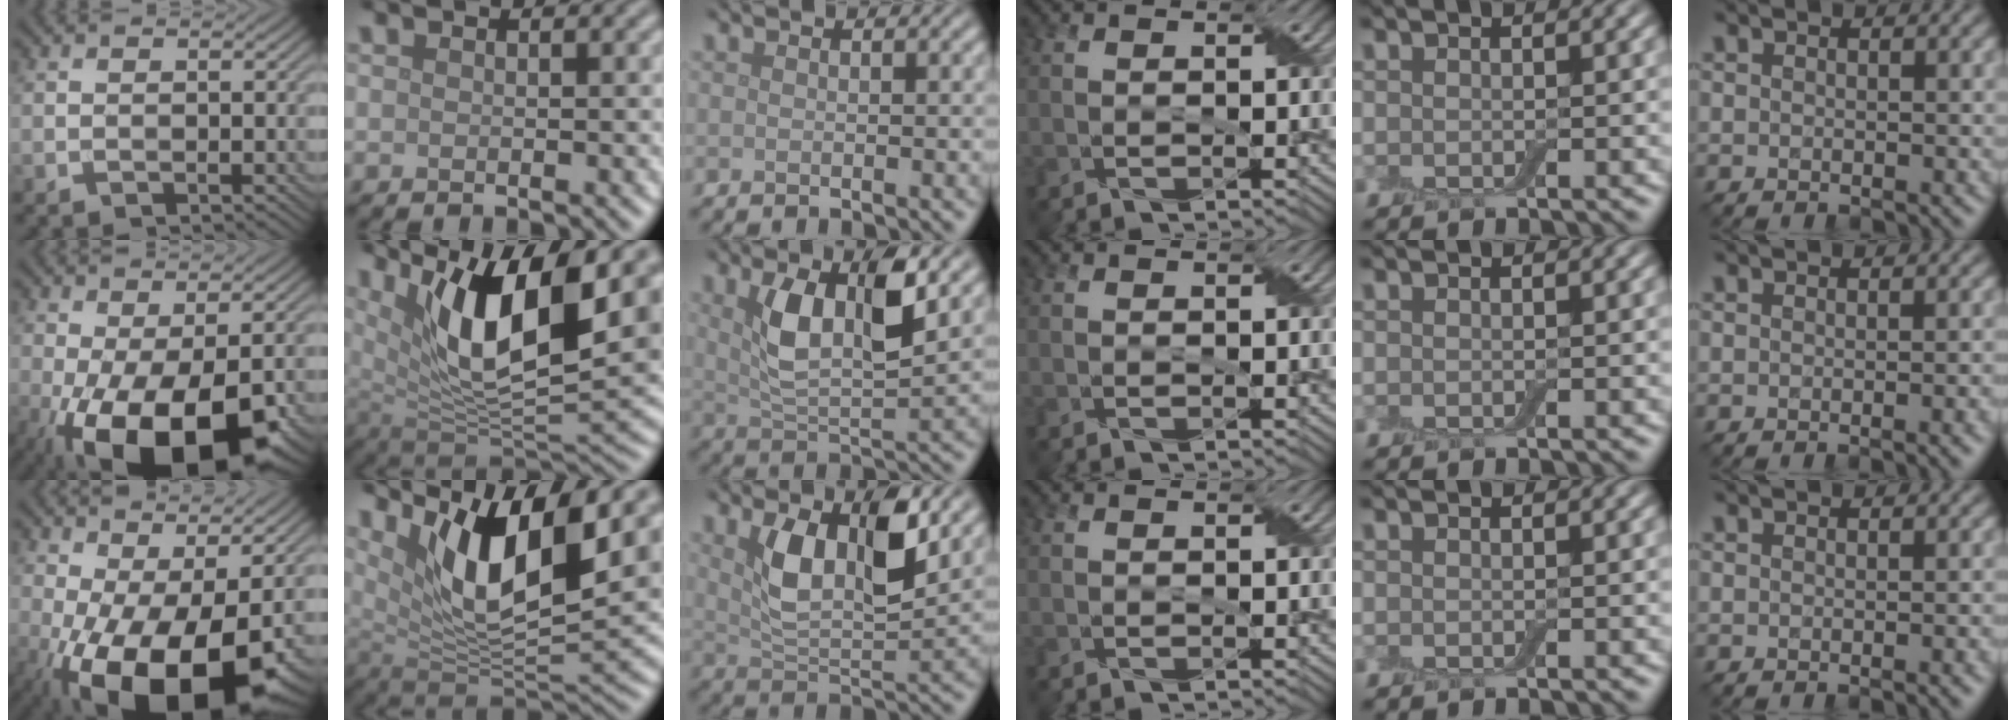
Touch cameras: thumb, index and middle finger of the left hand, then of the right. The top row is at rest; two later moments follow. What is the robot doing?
{"motion": "wrap", "object": "adhesive wrap"}